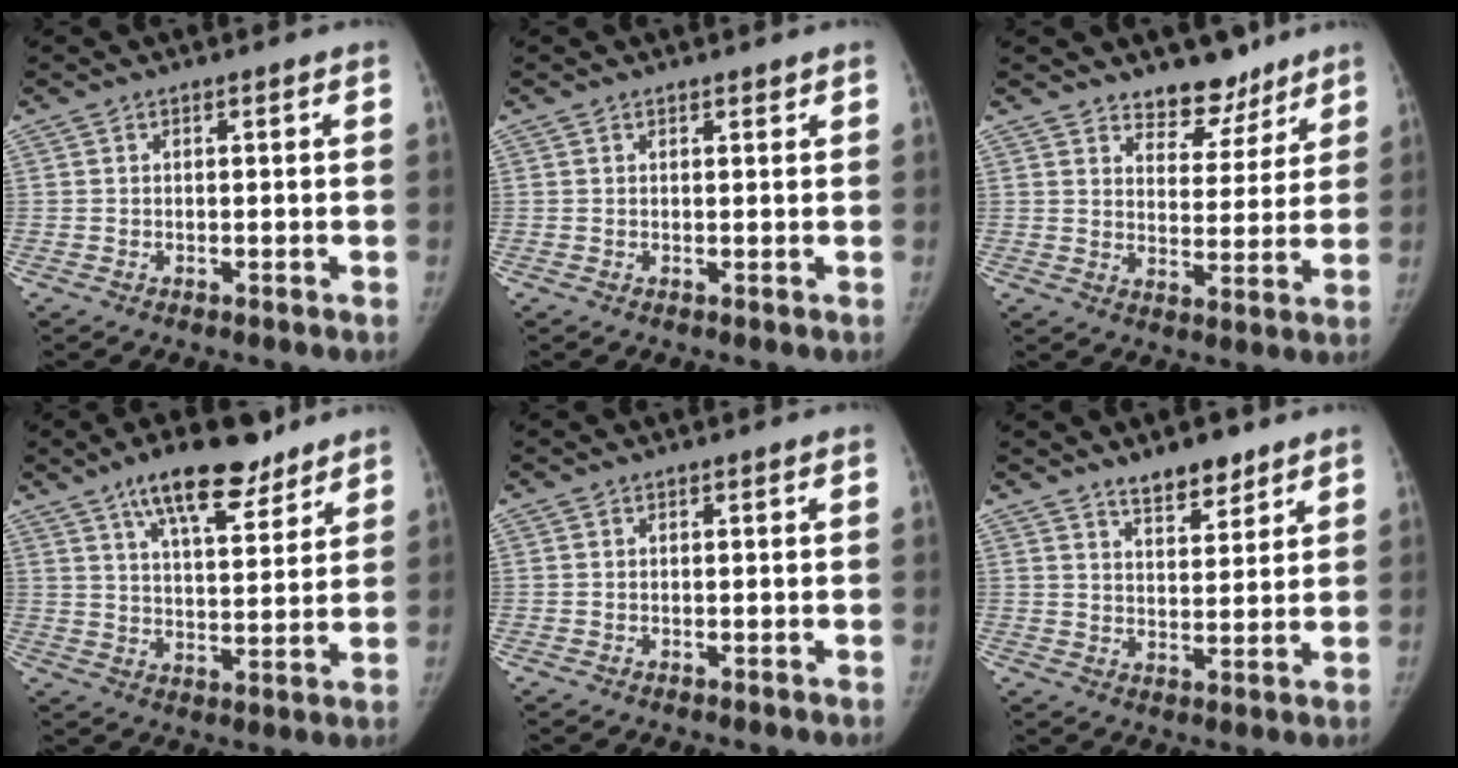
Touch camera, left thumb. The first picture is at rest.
{"total": 0.8, "force": [0.7, 0.2, 0.3], "torque": [-0.006, -0.005, 0.011]}
{"total": 8.6, "force": [6.9, 4.4, 2.6], "torque": [0.002, -0.046, 0.109]}
{"total": 13.7, "force": [9.3, 5.0, 8.7], "torque": [-0.110, -0.042, 0.150]}
{"total": 0.0}
{"total": 7.0, "force": [5.4, 2.6, 3.4], "torque": [-0.028, -0.040, 0.088]}